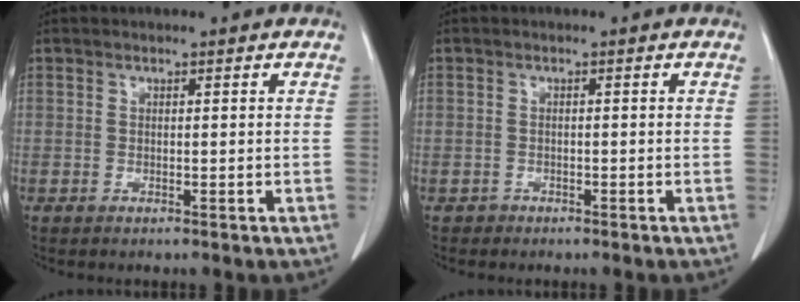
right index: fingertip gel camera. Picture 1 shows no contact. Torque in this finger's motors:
{"motor_torque": [-1.61, 0.13, -1.05, -0.21]}